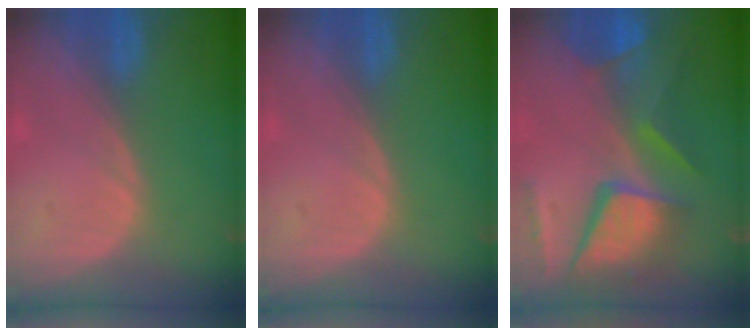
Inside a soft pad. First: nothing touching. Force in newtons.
{"total": 0.0}
{"total": 12.0, "press": 9.8, "slide": 6.9}